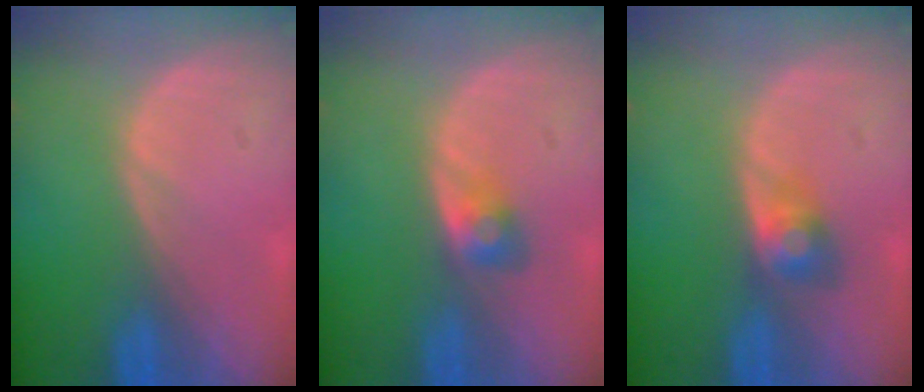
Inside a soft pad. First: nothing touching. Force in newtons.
{"total": 2.8, "press": 2.5, "slide": 1.2}
{"total": 3.1, "press": 3.1, "slide": 0.1}